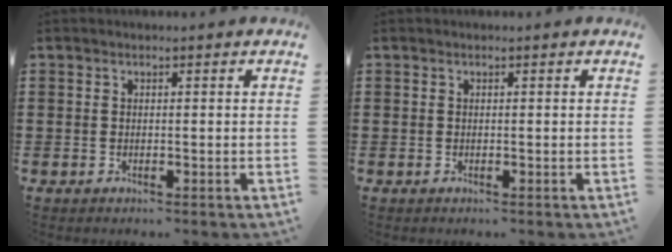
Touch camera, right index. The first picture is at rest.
{"total": 0.0}